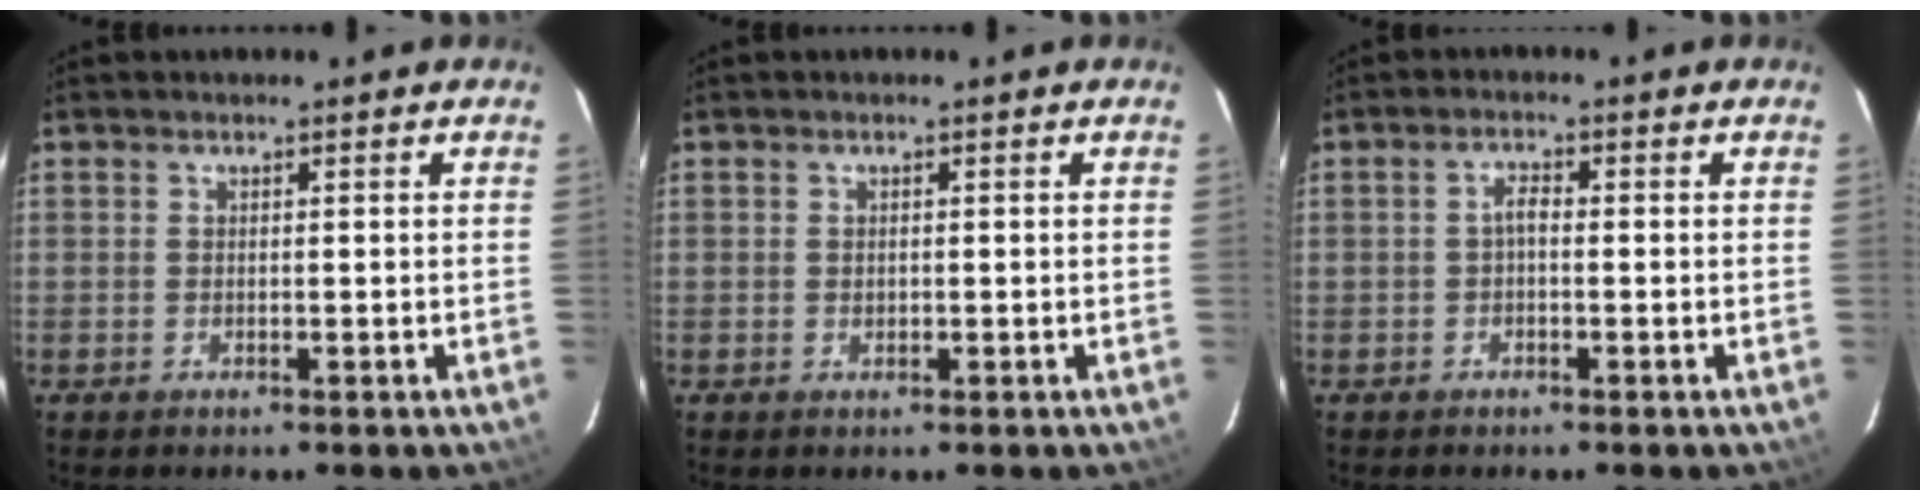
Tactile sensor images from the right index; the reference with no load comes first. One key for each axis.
{"total": 0.7, "fx": 0.0, "fy": 0.6, "fz": 0.4, "tx": -0.005, "ty": 0.000, "tz": 0.001}
{"total": 1.7, "fx": -0.4, "fy": 0.7, "fz": 1.4, "tx": -0.029, "ty": 0.008, "tz": -0.010}